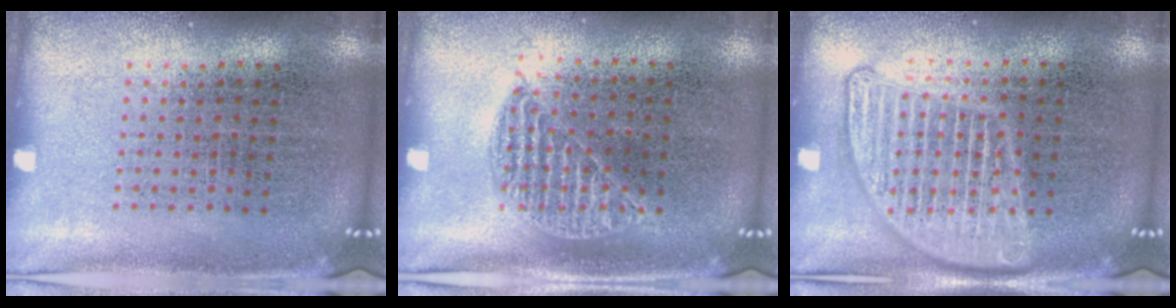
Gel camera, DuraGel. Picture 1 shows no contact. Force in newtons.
{"total": 0.9, "press": 0.8, "slide": 0.4}
{"total": 3.0, "press": 3.0, "slide": 0.3}